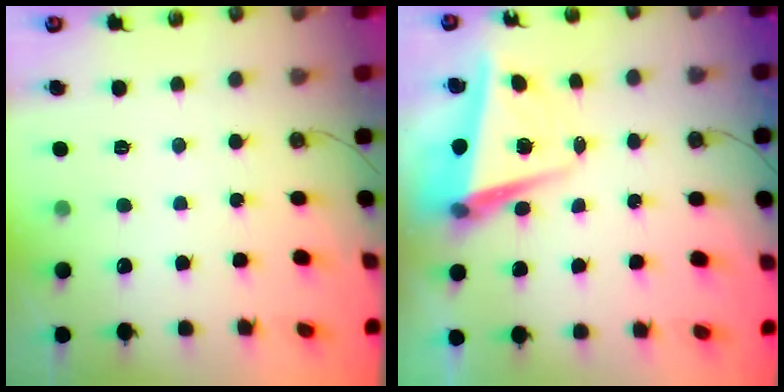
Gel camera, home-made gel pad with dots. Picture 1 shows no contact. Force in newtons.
{"total": 6.6, "press": 6.5, "slide": 1.4}